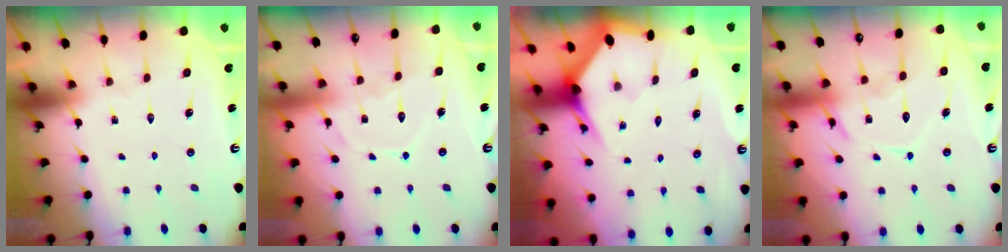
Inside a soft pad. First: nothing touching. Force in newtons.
{"total": 9.2, "press": 9.2, "slide": 0.9}
{"total": 3.4, "press": 3.4, "slide": 0.2}
{"total": 13.4, "press": 13.3, "slide": 1.3}